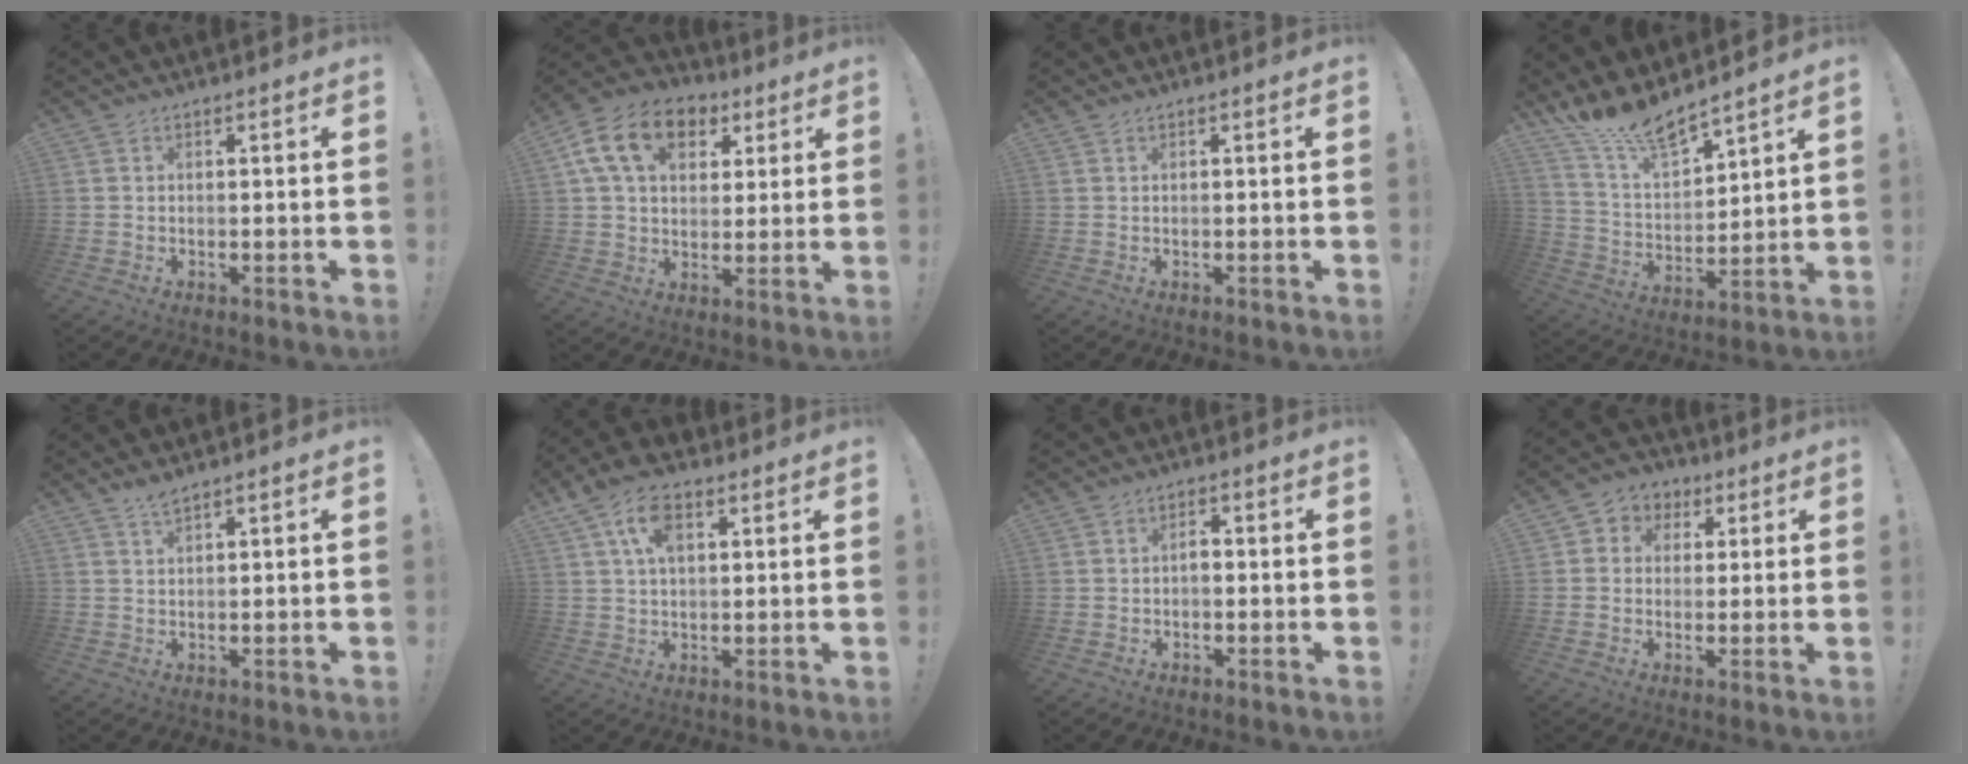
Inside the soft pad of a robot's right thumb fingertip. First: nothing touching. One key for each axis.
{"total": 16.3, "fx": 6.6, "fy": 11.4, "fz": 9.6, "tx": -0.154, "ty": -0.012, "tz": 0.124}
{"total": 0.0}
{"total": 12.8, "fx": 11.8, "fy": 2.4, "fz": 4.2, "tx": -0.100, "ty": -0.093, "tz": 0.216}
{"total": 2.3, "fx": 2.1, "fy": 0.0, "fz": 1.1, "tx": -0.019, "ty": -0.013, "tz": 0.036}
{"total": 10.3, "fx": 4.7, "fy": 5.5, "fz": 7.3, "tx": -0.130, "ty": -0.003, "tz": 0.090}
{"total": 3.3, "fx": 0.1, "fy": 2.9, "fz": 1.5, "tx": -0.012, "ty": -0.003, "tz": -0.003}
{"total": 5.6, "fx": 0.4, "fy": 5.4, "fz": 1.5, "tx": -0.014, "ty": 0.004, "tz": 0.010}